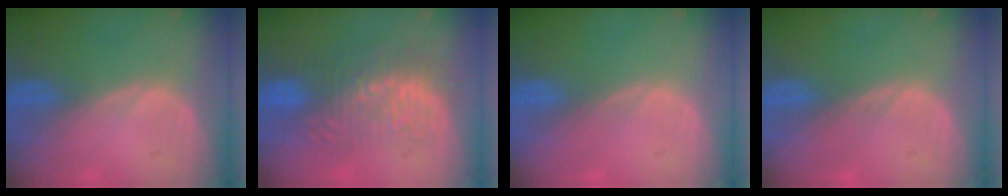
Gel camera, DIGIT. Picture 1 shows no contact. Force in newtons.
{"total": 8.8, "press": 8.5, "slide": 2.5}
{"total": 0.0}
{"total": 0.0}